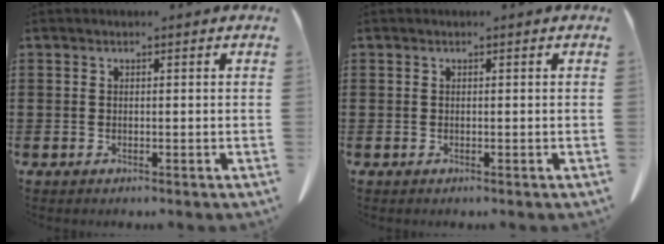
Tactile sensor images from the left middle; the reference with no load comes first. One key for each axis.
{"total": 0.0}